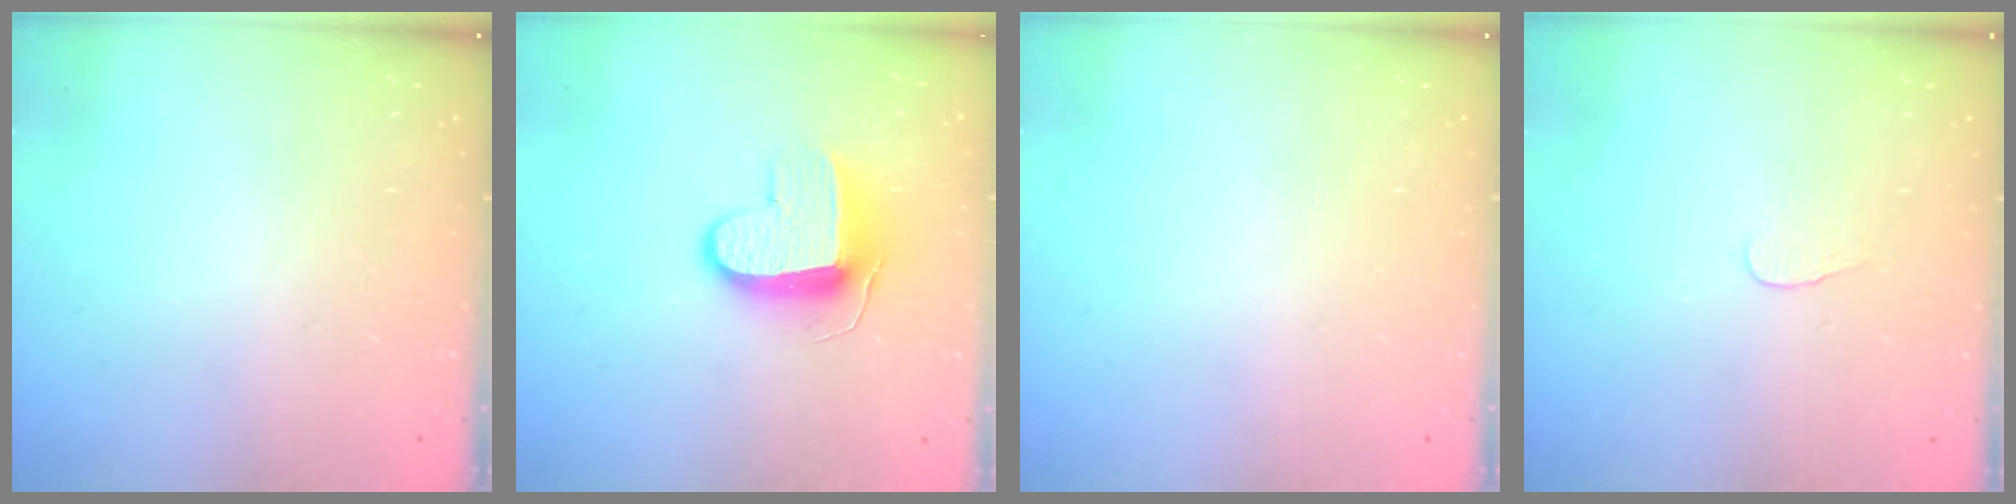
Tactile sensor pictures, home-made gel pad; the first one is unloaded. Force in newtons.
{"total": 10.0, "press": 10.0, "slide": 1.1}
{"total": 0.0}
{"total": 2.8, "press": 2.7, "slide": 0.3}